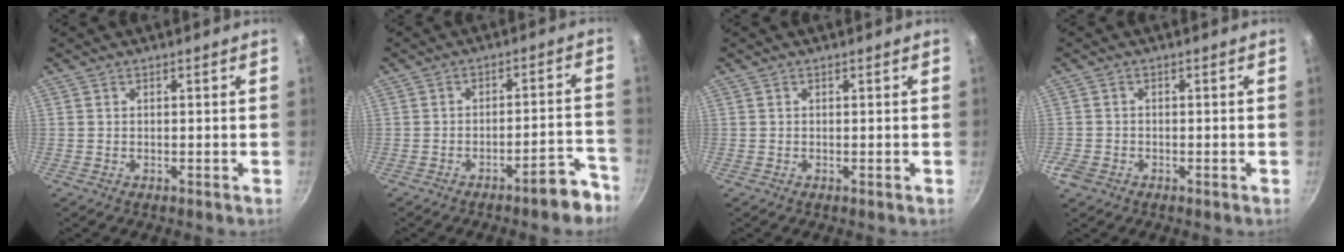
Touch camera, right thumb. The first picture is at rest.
{"total": 6.8, "force": [-5.0, 1.6, 4.4], "torque": [-0.048, 0.053, -0.068]}
{"total": 0.0}
{"total": 2.6, "force": [-1.4, 1.9, 1.2], "torque": [-0.023, 0.003, -0.027]}